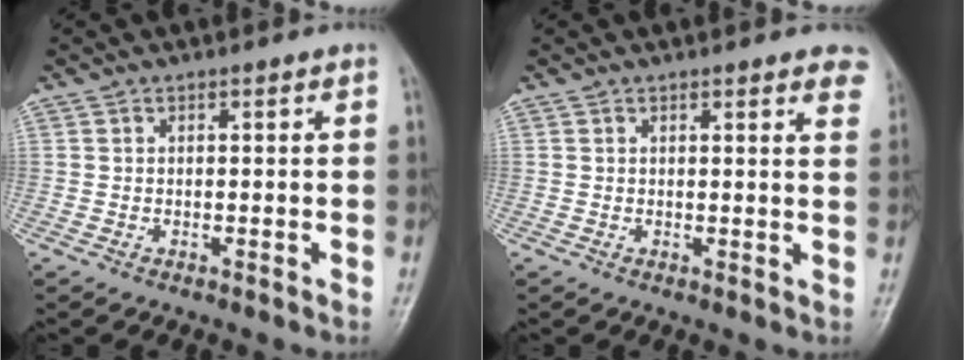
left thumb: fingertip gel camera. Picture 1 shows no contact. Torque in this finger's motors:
{"motor_torque": [-0.10, -0.12, -0.18, 0.07, 0.05]}